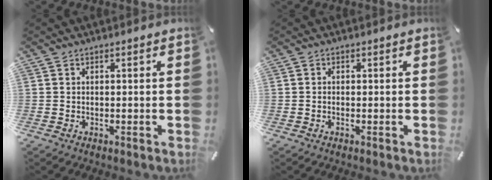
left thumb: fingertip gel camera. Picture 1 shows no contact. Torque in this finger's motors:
{"motor_torque": [-0.07, -0.29, -0.08, -0.01, 0.00]}